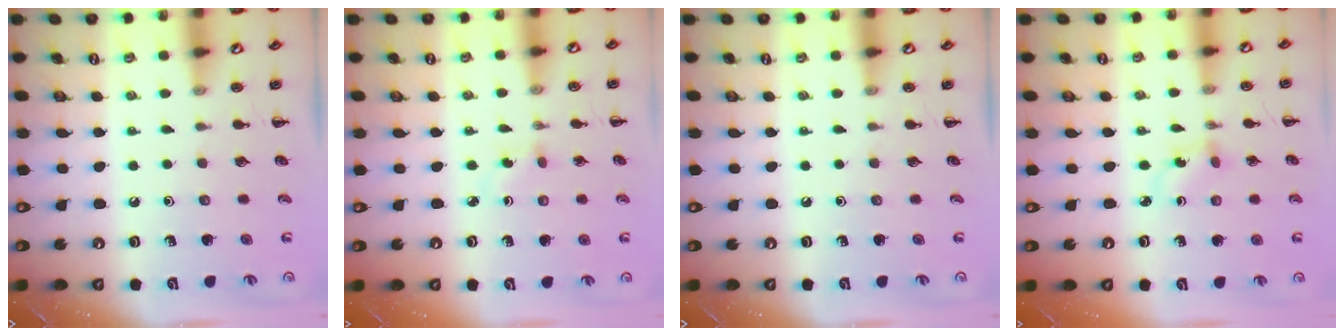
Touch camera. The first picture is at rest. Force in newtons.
{"total": 2.4, "press": 2.2, "slide": 0.9}
{"total": 0.0}
{"total": 2.2, "press": 2.0, "slide": 1.0}